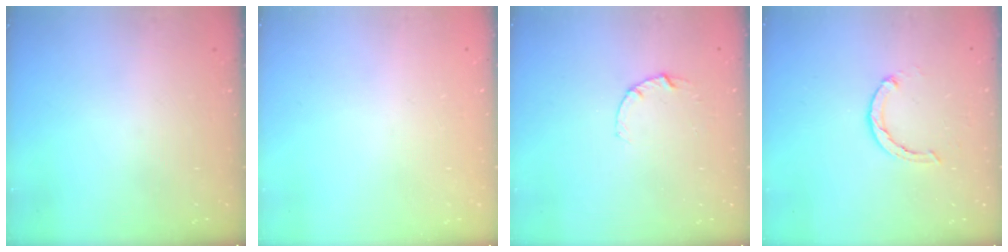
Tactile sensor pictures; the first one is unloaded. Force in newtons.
{"total": 2.4, "press": 2.4, "slide": 0.2}
{"total": 3.2, "press": 3.2, "slide": 0.4}
{"total": 2.4, "press": 2.4, "slide": 0.4}